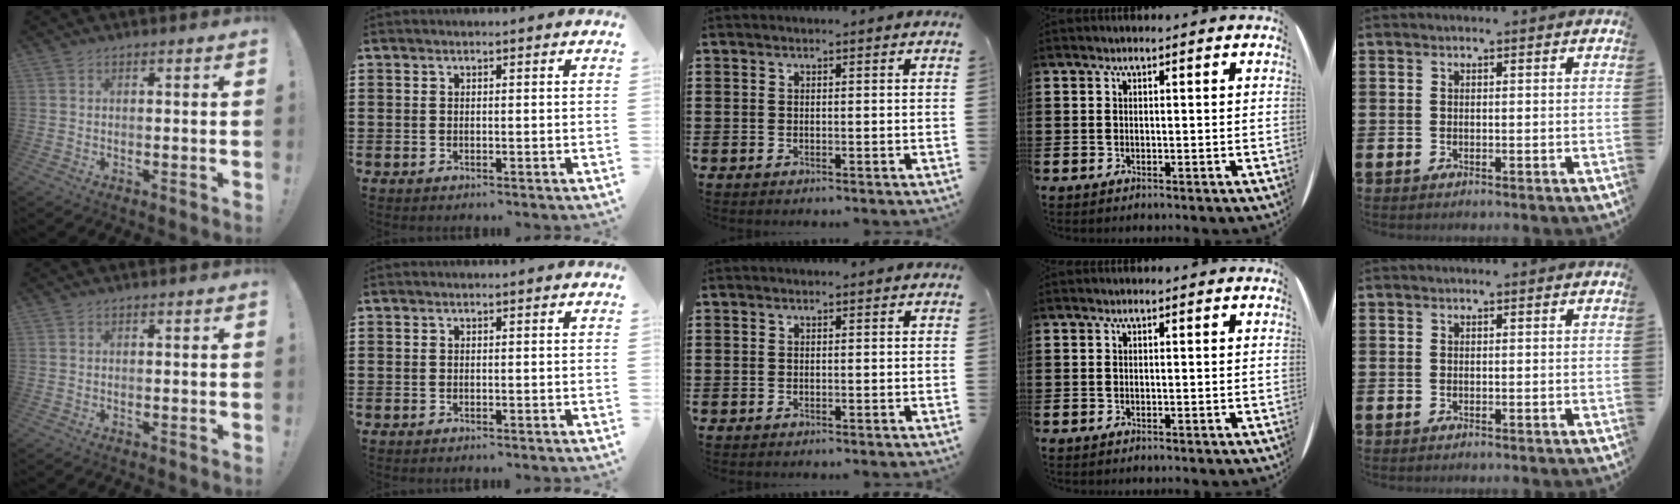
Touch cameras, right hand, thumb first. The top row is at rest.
{}